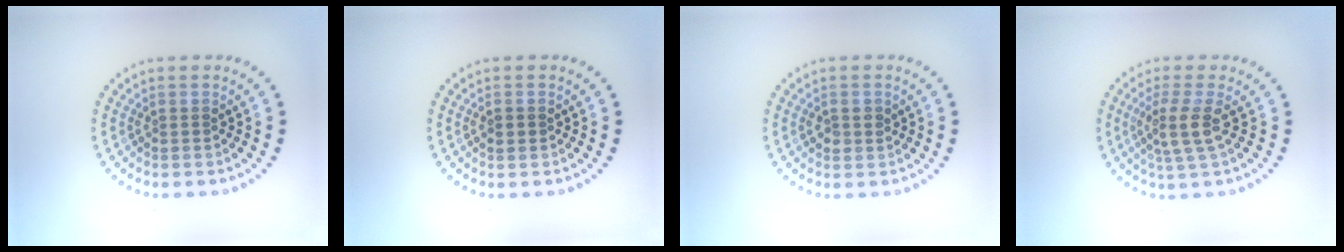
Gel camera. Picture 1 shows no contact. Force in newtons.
{"total": 1.2, "press": 1.2, "slide": 0.1}
{"total": 1.5, "press": 1.5, "slide": 0.2}
{"total": 2.9, "press": 2.4, "slide": 1.7}